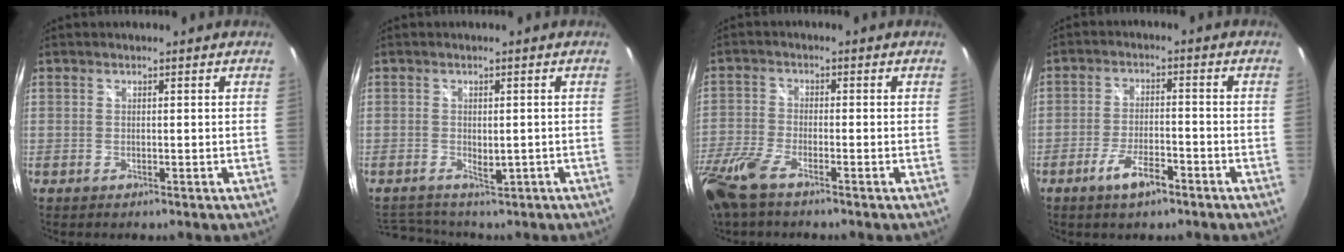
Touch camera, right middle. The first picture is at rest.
{"total": 5.3, "force": [-3.4, 3.4, 2.3], "torque": [-0.041, 0.007, -0.043]}
{"total": 10.4, "force": [-7.2, 3.4, 6.7], "torque": [-0.170, -0.033, -0.149]}
{"total": 6.4, "force": [-4.2, 1.8, 4.5], "torque": [-0.097, -0.004, -0.072]}